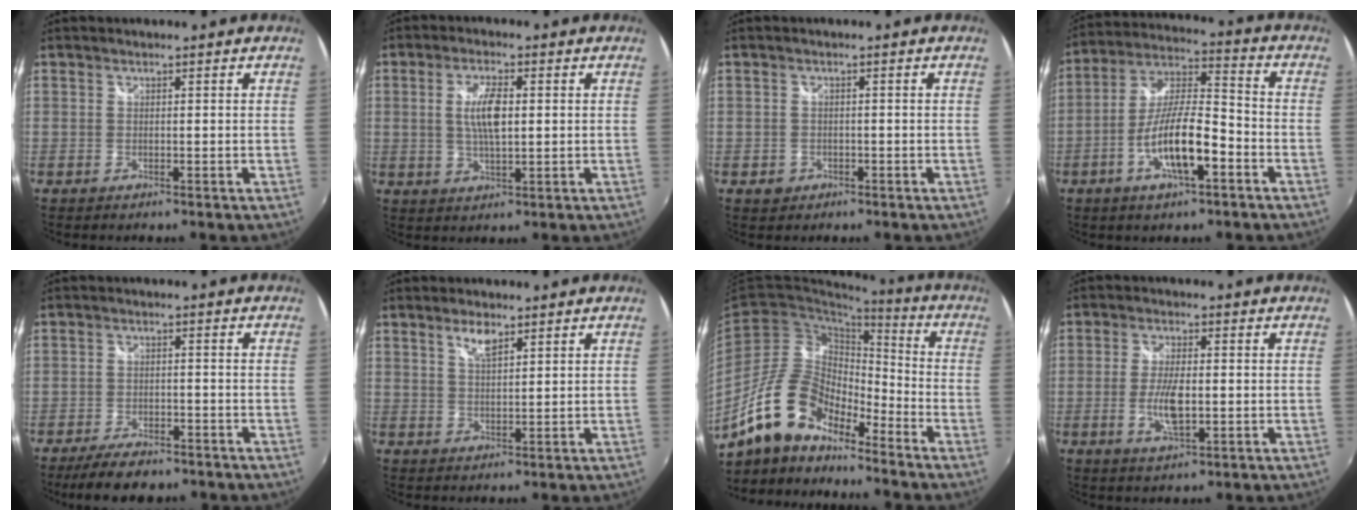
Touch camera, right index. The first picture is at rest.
{"total": 6.4, "force": [0.8, 2.1, 6.0], "torque": [-0.116, 0.002, 0.015]}
{"total": 2.4, "force": [-1.0, 2.1, 0.6], "torque": [-0.016, -0.002, -0.014]}
{"total": 13.4, "force": [-5.5, 3.4, 11.8], "torque": [-0.234, 0.000, -0.101]}
{"total": 7.8, "force": [-6.3, 2.7, 3.7], "torque": [-0.093, -0.006, -0.102]}
{"total": 3.6, "force": [2.3, 1.2, 2.5], "torque": [-0.044, 0.002, 0.042]}
{"total": 14.9, "force": [-11.7, 5.8, 7.2], "torque": [-0.145, 0.010, -0.224]}
{"total": 6.5, "force": [-1.2, 2.3, 6.0], "torque": [-0.121, -0.006, -0.022]}